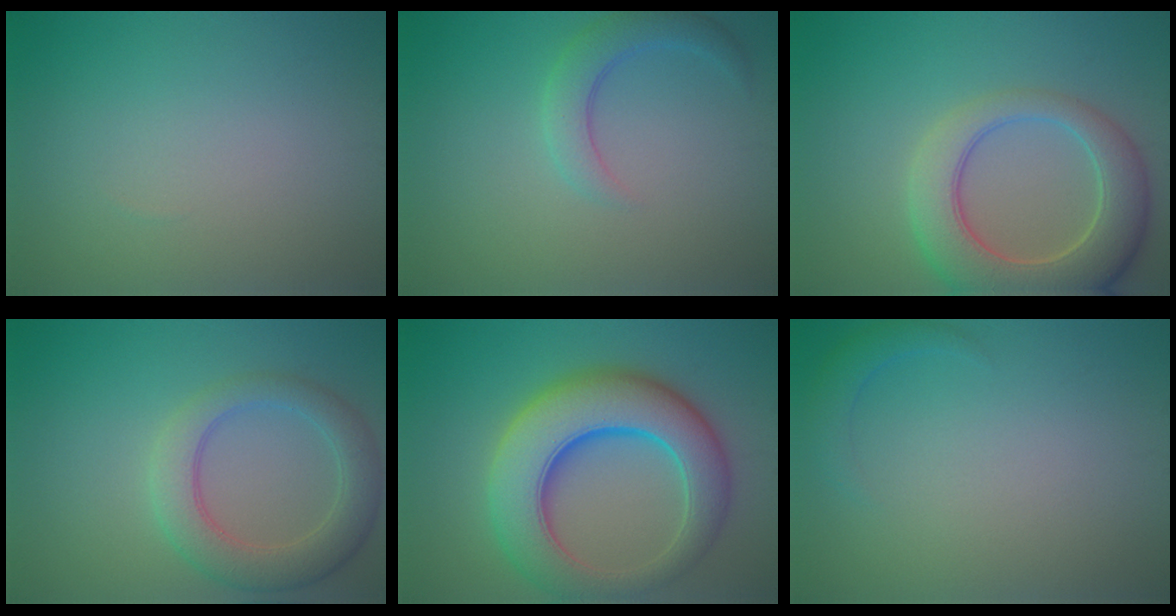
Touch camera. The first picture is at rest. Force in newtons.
{"total": 2.8, "press": 2.8, "slide": 0.4}
{"total": 7.8, "press": 7.8, "slide": 0.9}
{"total": 5.0, "press": 4.9, "slide": 0.4}
{"total": 10.7, "press": 10.7, "slide": 0.1}
{"total": 1.6, "press": 1.6, "slide": 0.2}